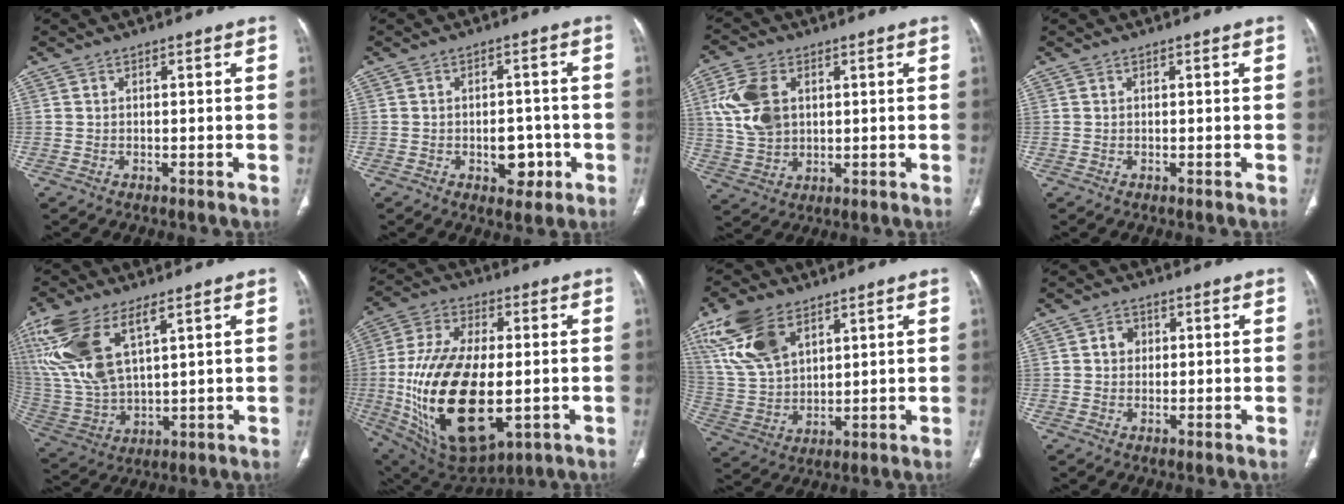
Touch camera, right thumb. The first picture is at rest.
{"total": 5.8, "force": [-1.8, 3.8, 4.1], "torque": [-0.027, 0.012, -0.017]}
{"total": 10.5, "force": [2.6, 7.2, 7.2], "torque": [-0.142, -0.003, 0.058]}
{"total": 0.0}
{"total": 17.9, "force": [8.3, 7.7, 13.9], "torque": [-0.314, -0.021, 0.175]}
{"total": 25.8, "force": [-3.3, 13.2, 21.9], "torque": [-0.432, -0.014, -0.032]}
{"total": 14.3, "force": [7.9, 7.8, 8.9], "torque": [-0.174, -0.016, 0.167]}
{"total": 2.7, "force": [0.6, 2.3, 1.2], "torque": [-0.005, 0.002, 0.007]}